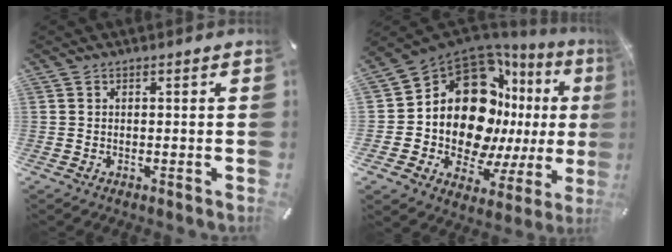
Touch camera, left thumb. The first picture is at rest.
{"total": 21.0, "force": [5.1, 13.8, 15.0], "torque": [-0.277, -0.072, 0.090]}